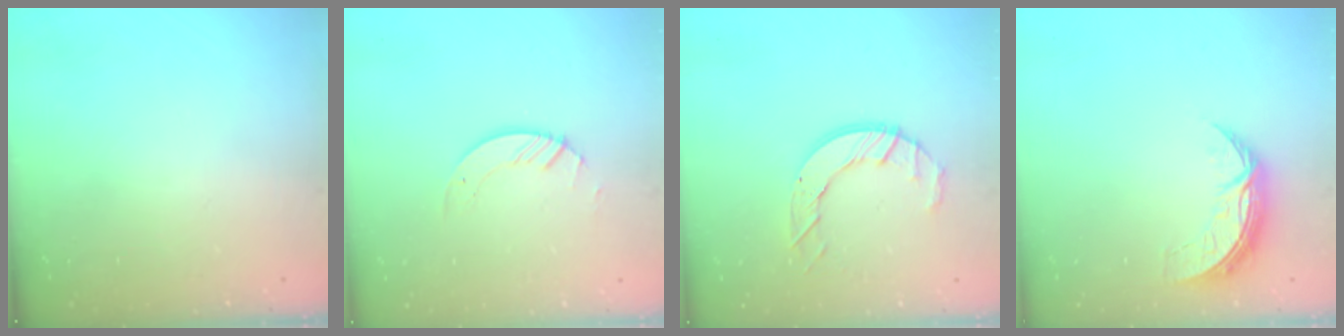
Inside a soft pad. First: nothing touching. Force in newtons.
{"total": 2.9, "press": 2.9, "slide": 0.3}
{"total": 7.4, "press": 7.4, "slide": 0.5}
{"total": 7.8, "press": 7.8, "slide": 0.3}